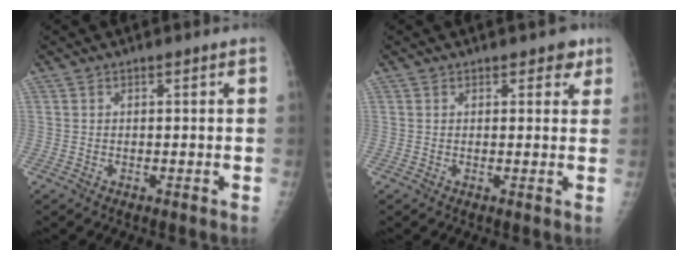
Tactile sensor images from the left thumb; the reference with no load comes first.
{"total": 2.6, "force": [1.6, 1.6, 1.3], "torque": [0.009, -0.004, 0.015]}